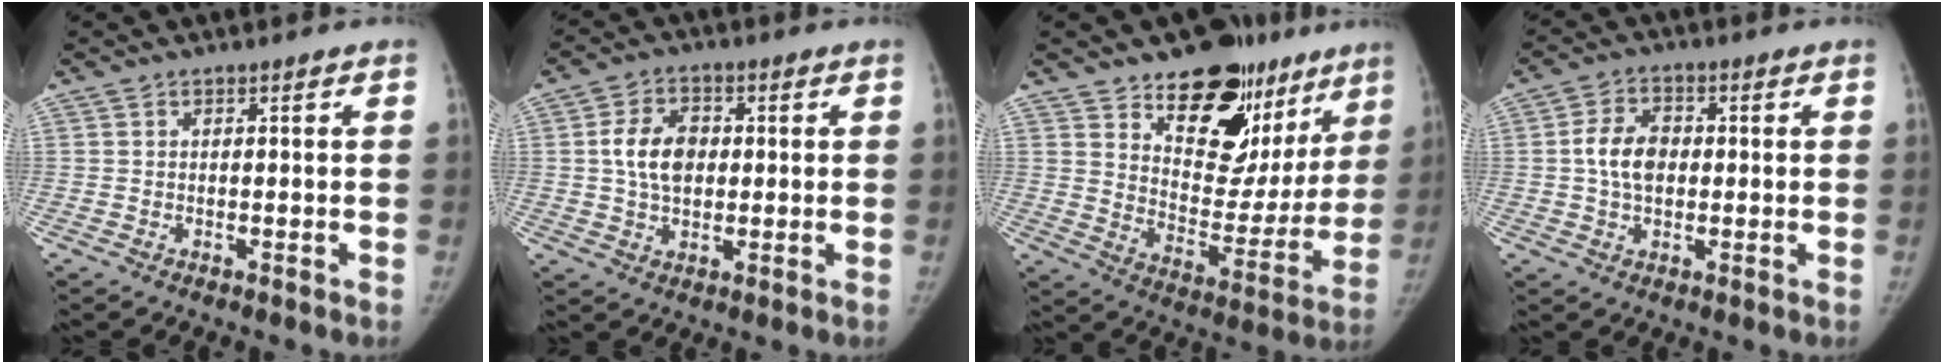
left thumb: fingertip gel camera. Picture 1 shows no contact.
{"total": 8.1, "force": [0.9, 5.6, 5.8], "torque": [-0.088, 0.005, 0.015]}
{"total": 23.1, "force": [14.5, 13.1, 12.5], "torque": [-0.115, -0.069, 0.216]}
{"total": 7.0, "force": [0.3, 4.9, 5.0], "torque": [-0.082, 0.010, 0.003]}